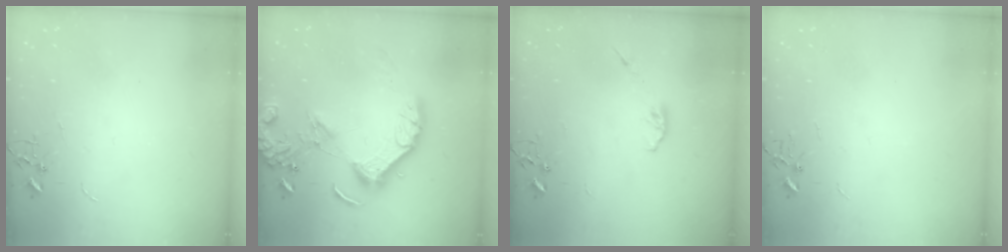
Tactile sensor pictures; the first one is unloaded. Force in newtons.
{"total": 15.5, "press": 15.3, "slide": 2.4}
{"total": 3.6, "press": 3.6, "slide": 0.6}
{"total": 0.0}